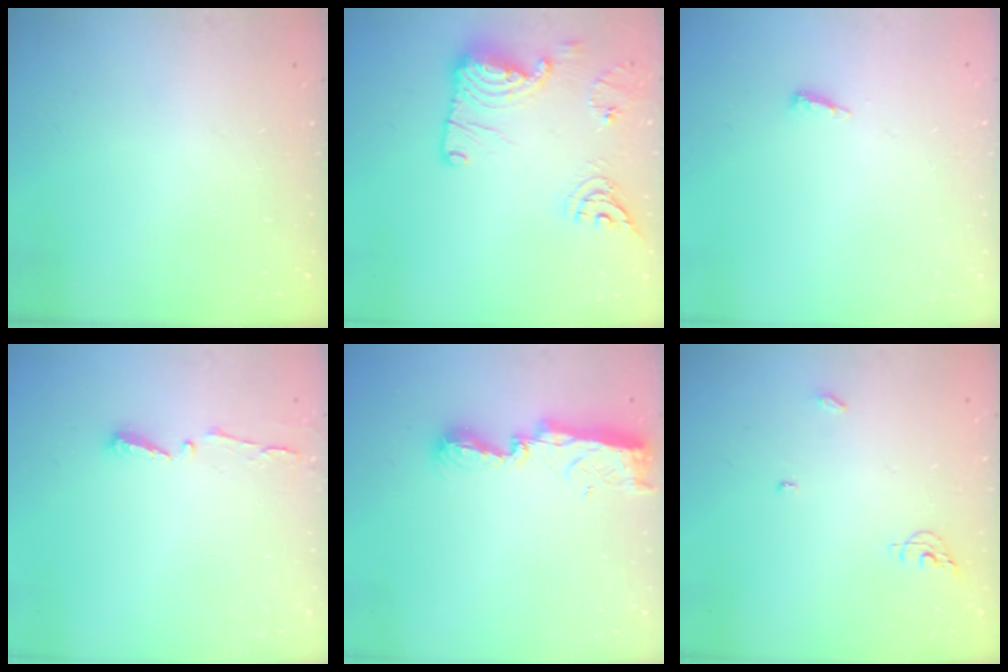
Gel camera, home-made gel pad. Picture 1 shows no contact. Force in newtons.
{"total": 19.0, "press": 18.6, "slide": 4.0}
{"total": 5.0, "press": 4.9, "slide": 0.9}
{"total": 3.7, "press": 3.7, "slide": 0.5}
{"total": 7.7, "press": 7.6, "slide": 0.6}
{"total": 5.9, "press": 5.9, "slide": 0.2}